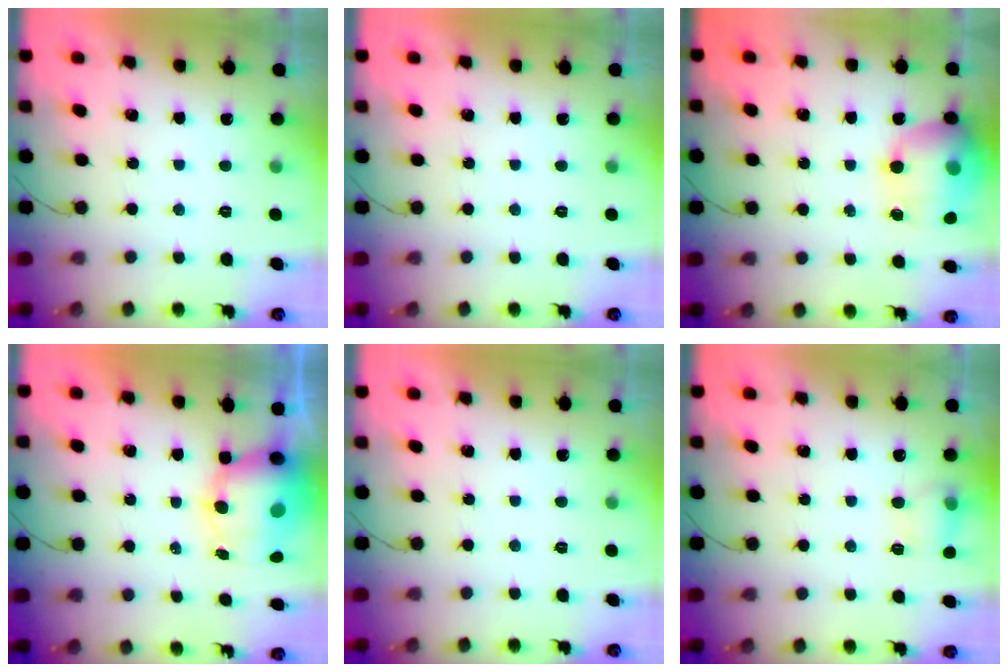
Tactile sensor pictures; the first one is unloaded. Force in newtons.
{"total": 0.0}
{"total": 16.8, "press": 16.6, "slide": 2.3}
{"total": 10.7, "press": 10.4, "slide": 2.9}
{"total": 0.0}
{"total": 7.5, "press": 7.2, "slide": 1.8}